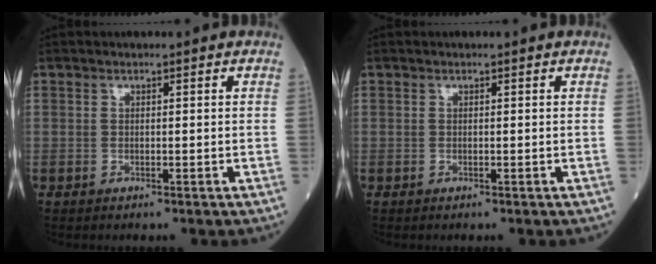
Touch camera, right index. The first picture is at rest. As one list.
[{"total": 0.0}]